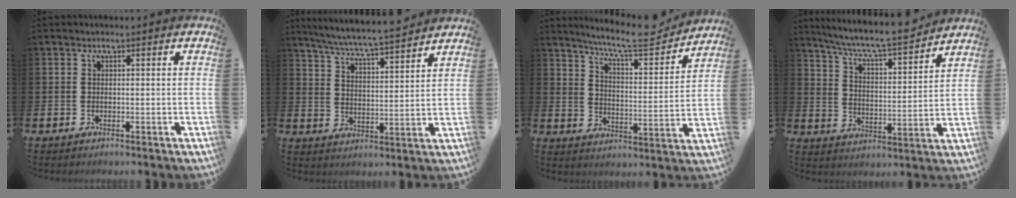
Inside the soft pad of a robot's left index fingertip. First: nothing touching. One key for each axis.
{"total": 6.8, "fx": 6.5, "fy": -0.1, "fz": 1.9, "tx": -0.062, "ty": -0.046, "tz": 0.114}
{"total": 8.9, "fx": 8.0, "fy": 1.2, "fz": 3.8, "tx": -0.085, "ty": -0.047, "tz": 0.136}
{"total": 7.9, "fx": 7.3, "fy": 0.6, "fz": 2.9, "tx": -0.078, "ty": -0.059, "tz": 0.122}